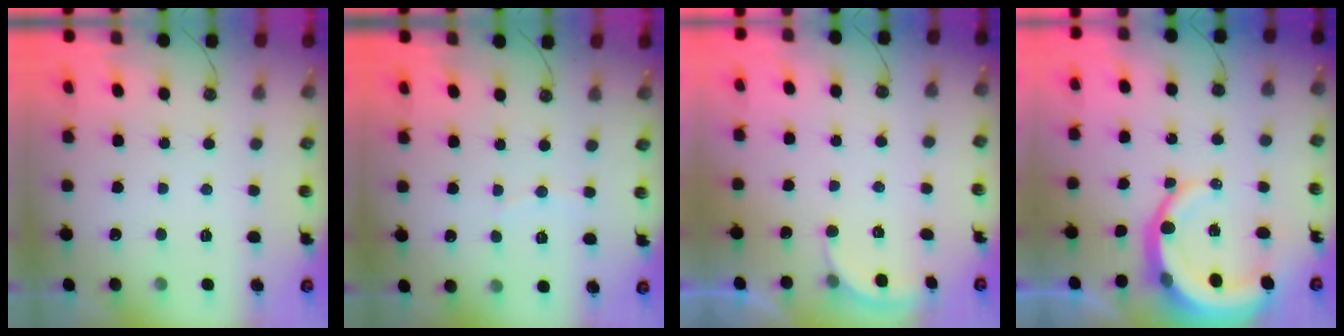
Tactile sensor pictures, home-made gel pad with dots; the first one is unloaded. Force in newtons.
{"total": 3.0, "press": 3.0, "slide": 0.3}
{"total": 2.6, "press": 2.5, "slide": 0.6}
{"total": 10.8, "press": 10.7, "slide": 1.2}